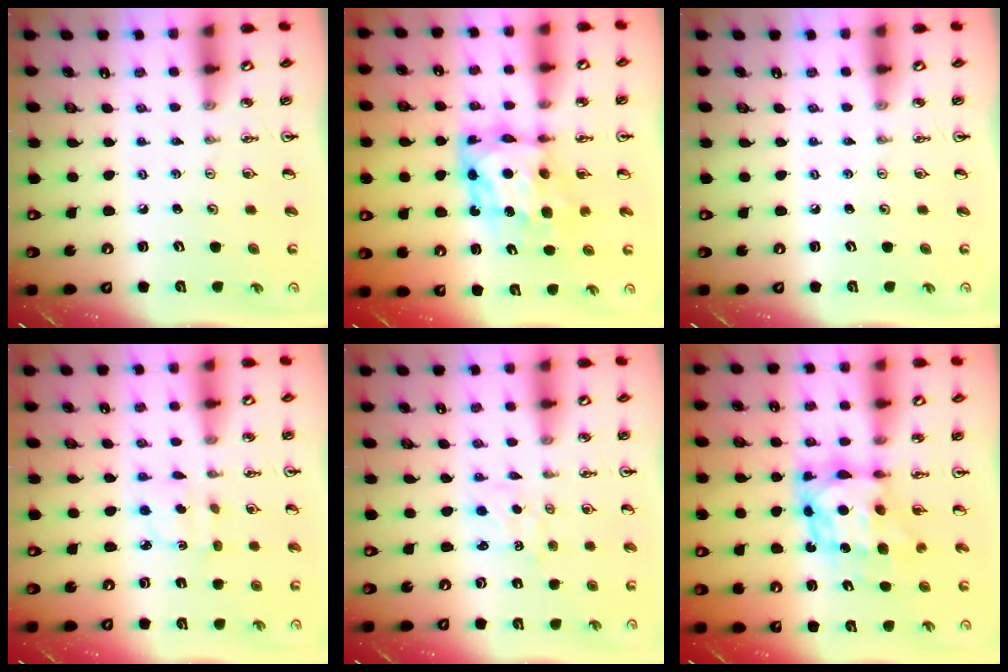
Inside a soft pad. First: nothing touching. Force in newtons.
{"total": 8.3, "press": 8.2, "slide": 1.2}
{"total": 0.0}
{"total": 2.9, "press": 2.8, "slide": 0.8}
{"total": 1.2, "press": 1.2, "slide": 0.2}
{"total": 8.7, "press": 8.7, "slide": 0.8}